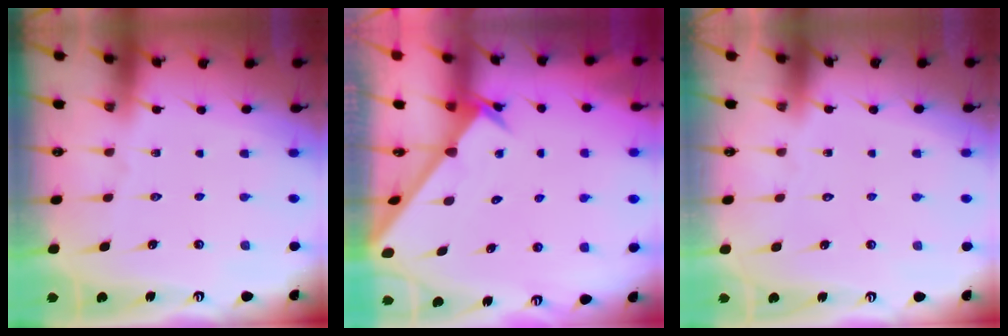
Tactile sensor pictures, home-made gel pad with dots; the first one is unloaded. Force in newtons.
{"total": 2.6, "press": 2.6, "slide": 0.2}
{"total": 1.8, "press": 1.8, "slide": 0.1}